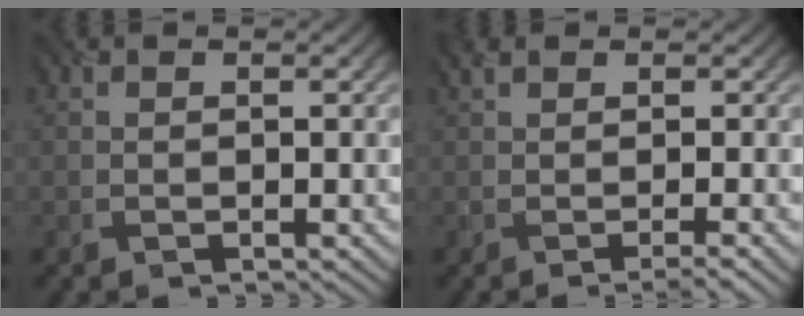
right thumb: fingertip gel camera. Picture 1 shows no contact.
{"total": 2.4, "force": [-0.4, 0.6, 2.3], "torque": [-0.034, 0.005, -0.011]}